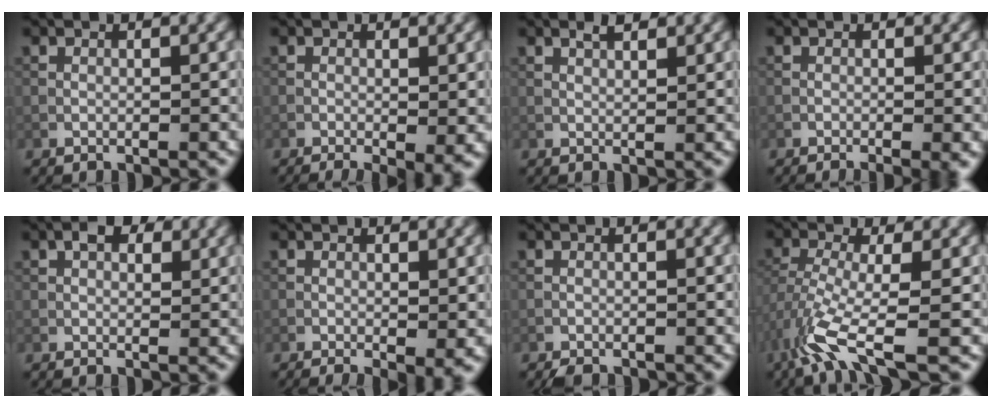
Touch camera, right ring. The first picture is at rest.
{"total": 4.5, "force": [-1.8, 1.2, 3.9], "torque": [-0.059, -0.008, -0.021]}
{"total": 1.3, "force": [1.0, 0.4, 0.8], "torque": [-0.017, 0.001, 0.018]}
{"total": 2.3, "force": [-1.1, 0.5, 2.0], "torque": [-0.028, 0.000, -0.017]}
{"total": 2.4, "force": [1.1, 1.4, 1.6], "torque": [-0.021, 0.004, 0.014]}
{"total": 3.5, "force": [-1.3, 0.9, 3.2], "torque": [-0.048, -0.008, -0.014]}
{"total": 1.1, "force": [-1.0, 0.3, 0.2], "torque": [-0.001, -0.002, -0.019]}
{"total": 7.0, "force": [-3.8, 2.0, 5.5], "torque": [-0.124, -0.005, -0.081]}